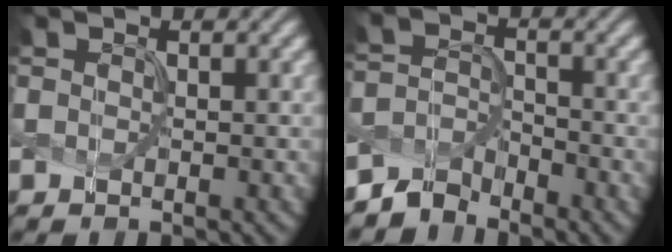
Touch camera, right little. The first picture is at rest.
{"total": 3.2, "force": [-3.1, 0.8, 0.0], "torque": [-0.002, 0.006, -0.064]}